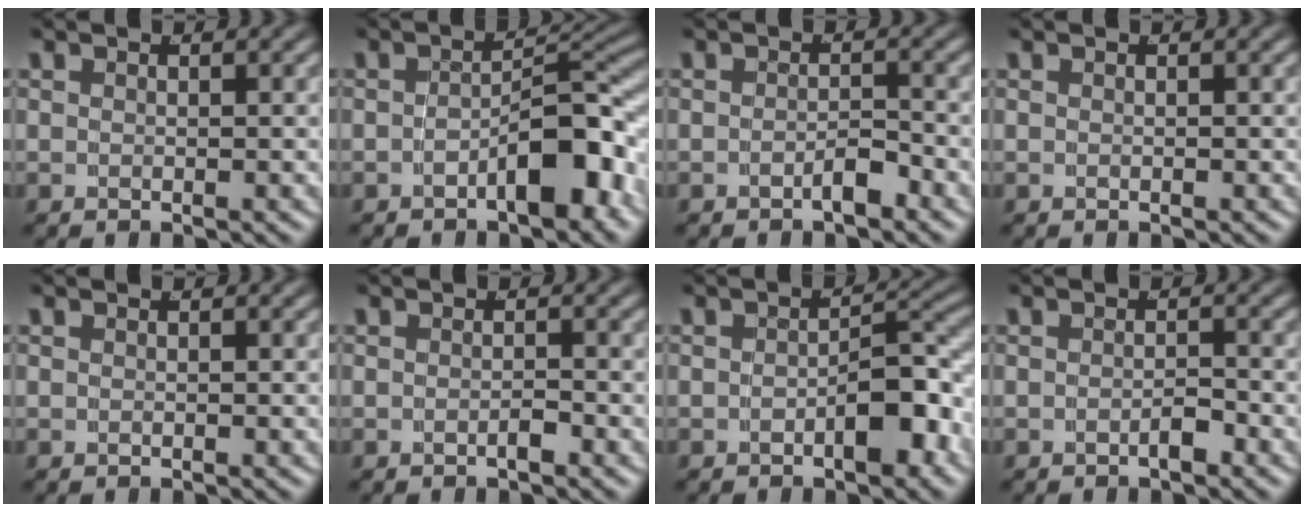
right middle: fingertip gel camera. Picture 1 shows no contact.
{"total": 5.1, "force": [-2.5, 1.7, 4.1], "torque": [-0.048, -0.002, -0.036]}
{"total": 1.6, "force": [-1.3, 0.1, 0.9], "torque": [-0.002, 0.000, -0.022]}
{"total": 0.0}
{"total": 0.0}
{"total": 0.8, "force": [-0.7, -0.2, 0.4], "torque": [-0.001, 0.000, -0.011]}
{"total": 3.7, "force": [-1.5, 1.3, 3.1], "torque": [-0.031, 0.006, -0.024]}
{"total": 1.1, "force": [-0.9, 0.0, 0.7], "torque": [-0.001, 0.000, -0.015]}